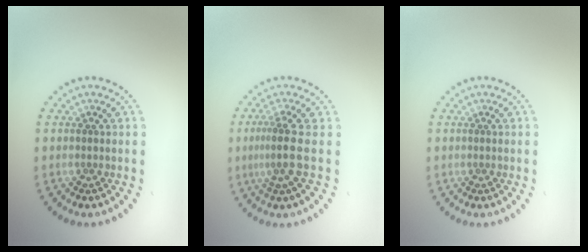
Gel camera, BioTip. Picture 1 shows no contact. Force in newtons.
{"total": 2.7, "press": 2.0, "slide": 1.9}
{"total": 0.0}